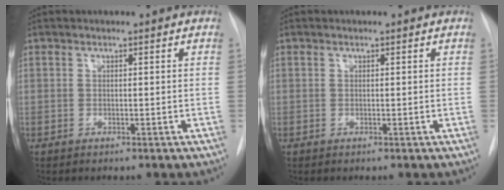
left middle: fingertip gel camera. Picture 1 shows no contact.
{"total": 0.0}